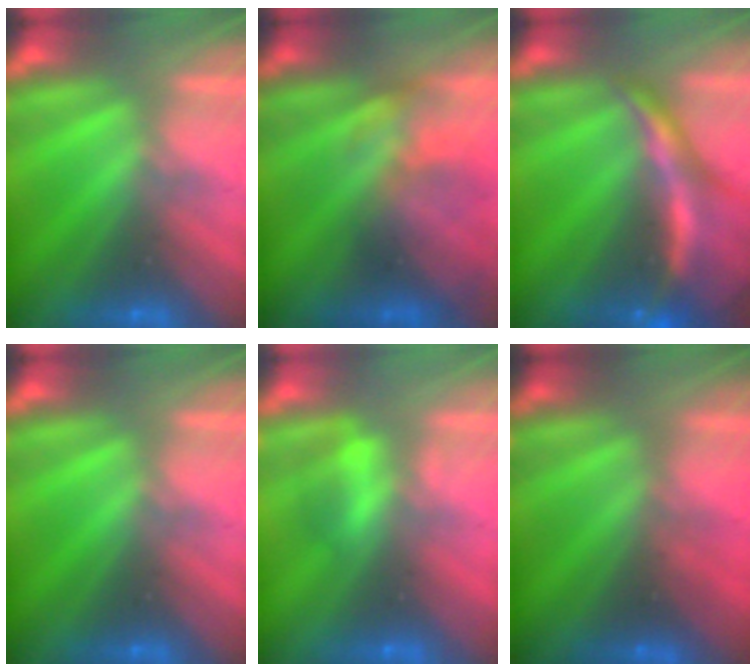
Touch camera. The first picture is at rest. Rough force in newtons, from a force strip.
{"total": 4.2}
{"total": 7.5}
{"total": 0.0}
{"total": 2.2}
{"total": 2.2}